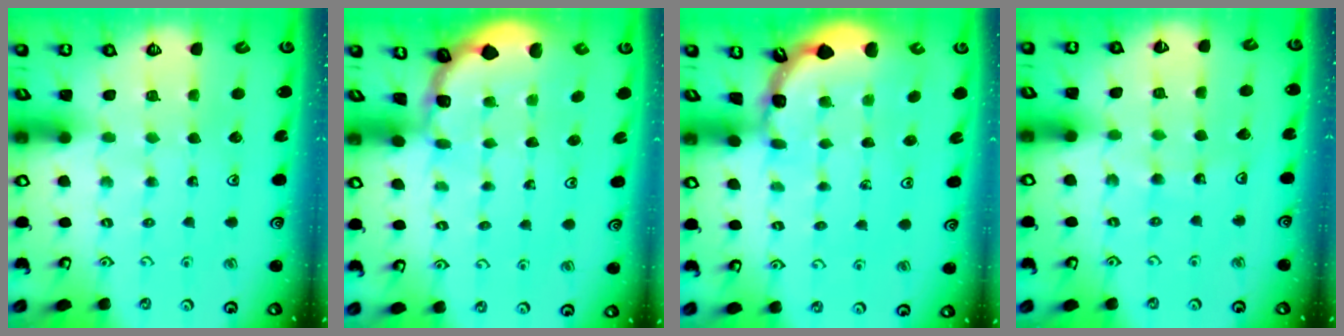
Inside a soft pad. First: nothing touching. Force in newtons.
{"total": 1.1, "press": 1.1, "slide": 0.1}
{"total": 1.6, "press": 1.6, "slide": 0.3}
{"total": 5.5, "press": 5.5, "slide": 0.7}